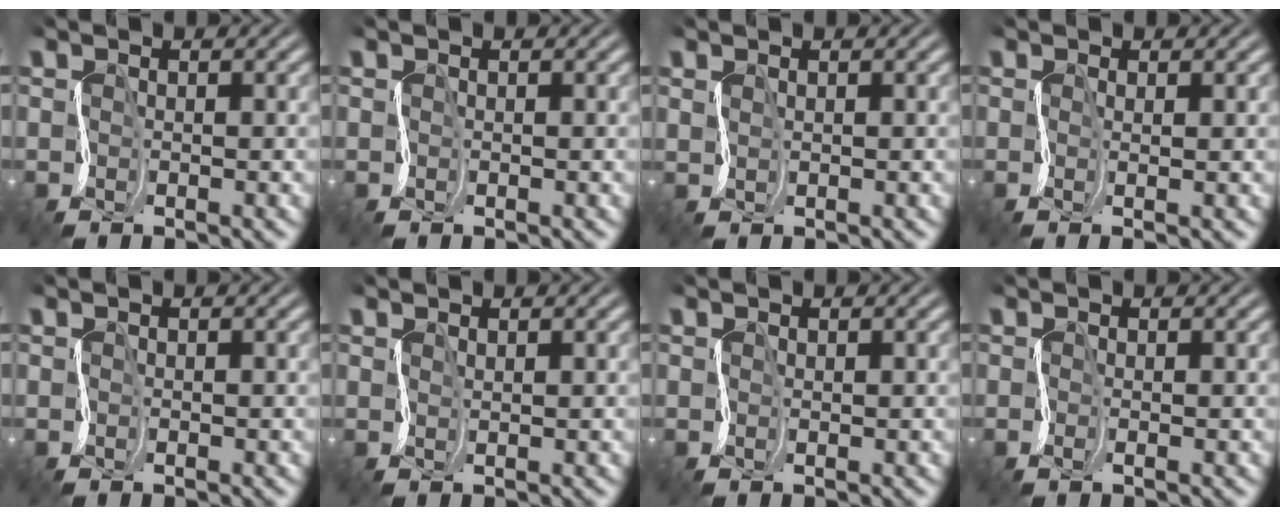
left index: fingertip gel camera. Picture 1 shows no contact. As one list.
[{"total": 0.0}, {"total": 0.9, "force": [0.8, -0.2, -0.3], "torque": [-0.002, 0.005, 0.020]}, {"total": 0.9, "force": [0.5, 0.1, 0.8], "torque": [-0.014, 0.005, 0.010]}, {"total": 0.0}, {"total": 0.9, "force": [0.8, -0.3, -0.3], "torque": [0.000, 0.008, 0.017]}, {"total": 0.5, "force": [0.5, -0.1, -0.2], "torque": [0.000, 0.002, 0.013]}, {"total": 0.6, "force": [0.2, 0.2, 0.6], "torque": [-0.009, -0.001, 0.001]}]